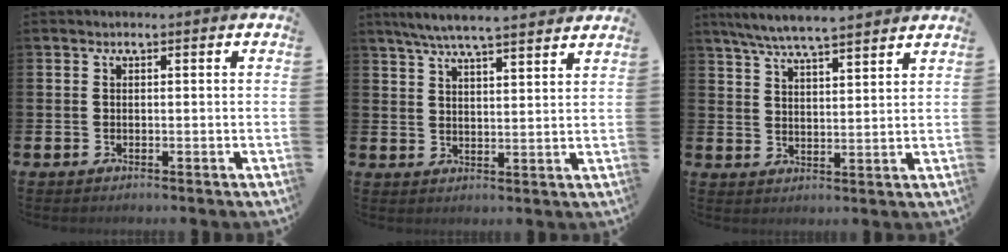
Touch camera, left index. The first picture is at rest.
{"total": 6.2, "force": [5.9, 0.0, 1.8], "torque": [-0.047, -0.027, 0.105]}
{"total": 6.4, "force": [6.1, 0.0, 1.9], "torque": [-0.057, -0.028, 0.110]}